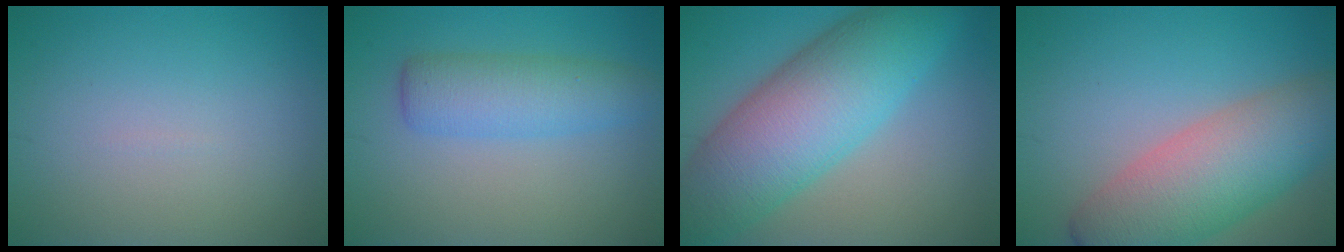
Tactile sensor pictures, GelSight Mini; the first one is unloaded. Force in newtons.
{"total": 4.3, "press": 4.3, "slide": 0.1}
{"total": 11.2, "press": 11.2, "slide": 0.2}
{"total": 8.9, "press": 8.8, "slide": 0.5}